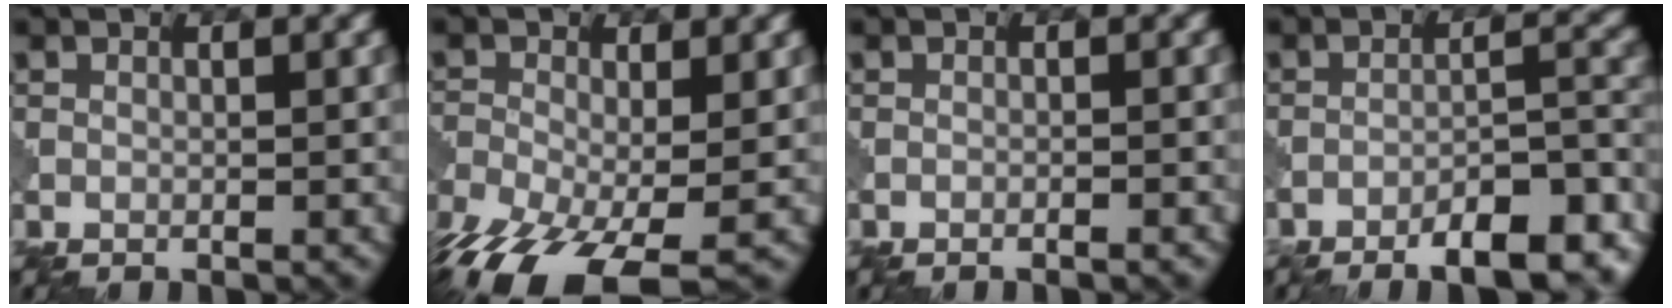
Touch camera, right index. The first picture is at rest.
{"total": 11.4, "force": [-7.4, 3.8, 7.7], "torque": [-0.174, -0.047, -0.118]}
{"total": 0.7, "force": [-0.5, 0.3, 0.2], "torque": [0.023, -0.001, -0.027]}
{"total": 9.4, "force": [-8.0, 1.8, 4.5], "torque": [-0.063, 0.005, -0.106]}